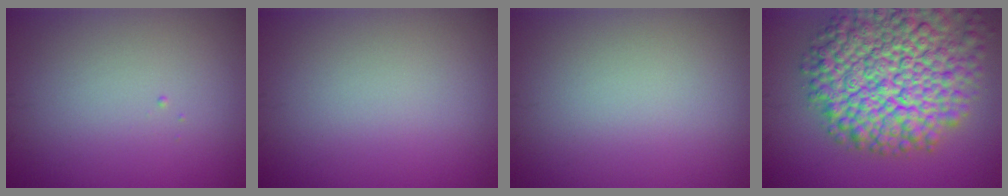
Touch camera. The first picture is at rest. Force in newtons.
{"total": 0.0}
{"total": 0.0}
{"total": 13.6, "press": 13.5, "slide": 0.6}